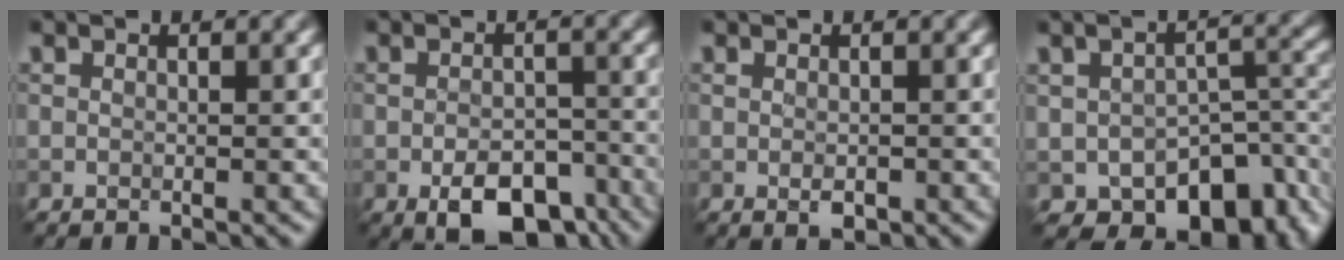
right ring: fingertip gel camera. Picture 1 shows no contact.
{"total": 6.3, "force": [-3.9, 3.1, 4.0], "torque": [-0.062, -0.008, -0.052]}
{"total": 0.9, "force": [-0.3, 0.5, 0.8], "torque": [-0.016, -0.002, 0.001]}
{"total": 9.1, "force": [-4.9, 5.4, 5.5], "torque": [-0.077, -0.027, -0.058]}